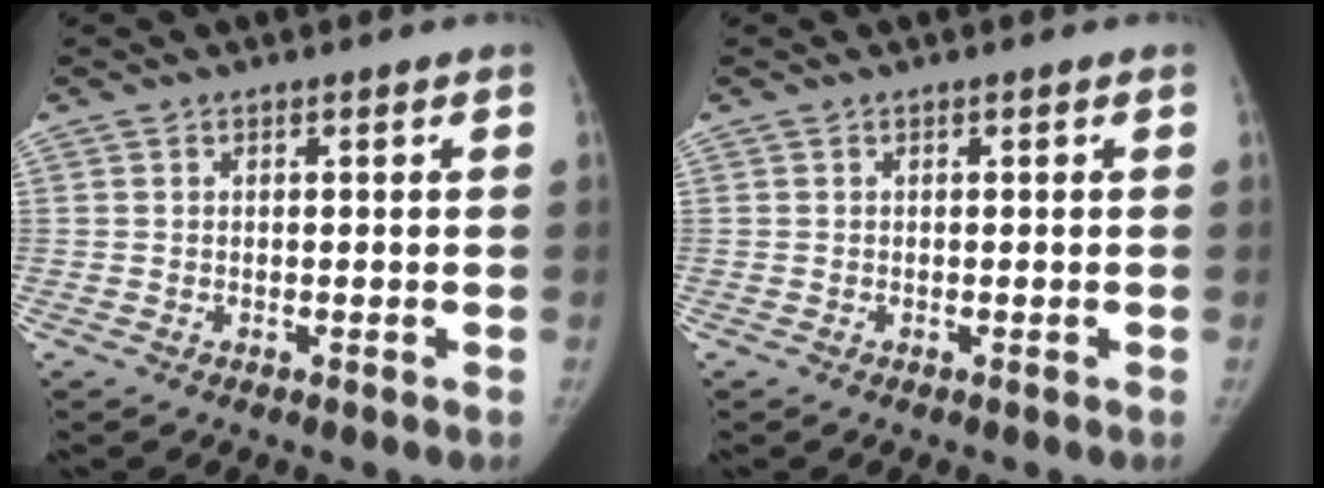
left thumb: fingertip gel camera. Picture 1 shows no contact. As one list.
[{"total": 0.0}]